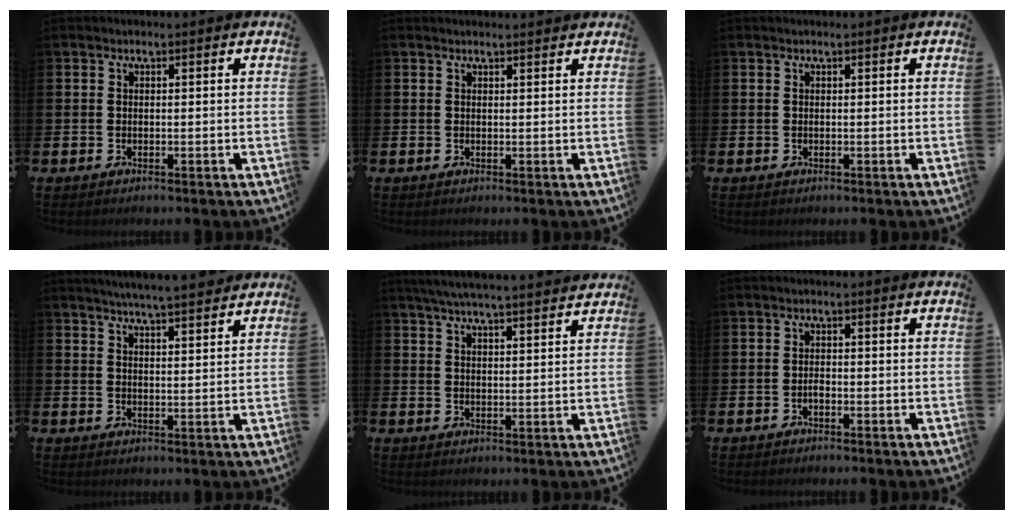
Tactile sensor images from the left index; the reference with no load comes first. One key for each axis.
{"total": 0.8, "fx": 0.8, "fy": 0.0, "fz": 0.1, "tx": 0.010, "ty": -0.005, "tz": 0.012}
{"total": 0.0}
{"total": 5.1, "fx": 5.0, "fy": -0.5, "fz": 0.9, "tx": -0.025, "ty": -0.022, "tz": 0.088}
{"total": 5.3, "fx": 5.1, "fy": -0.2, "fz": 1.4, "tx": -0.044, "ty": -0.021, "tz": 0.093}
{"total": 0.9, "fx": -0.5, "fy": 0.4, "fz": 0.6, "tx": -0.010, "ty": -0.002, "tz": -0.011}